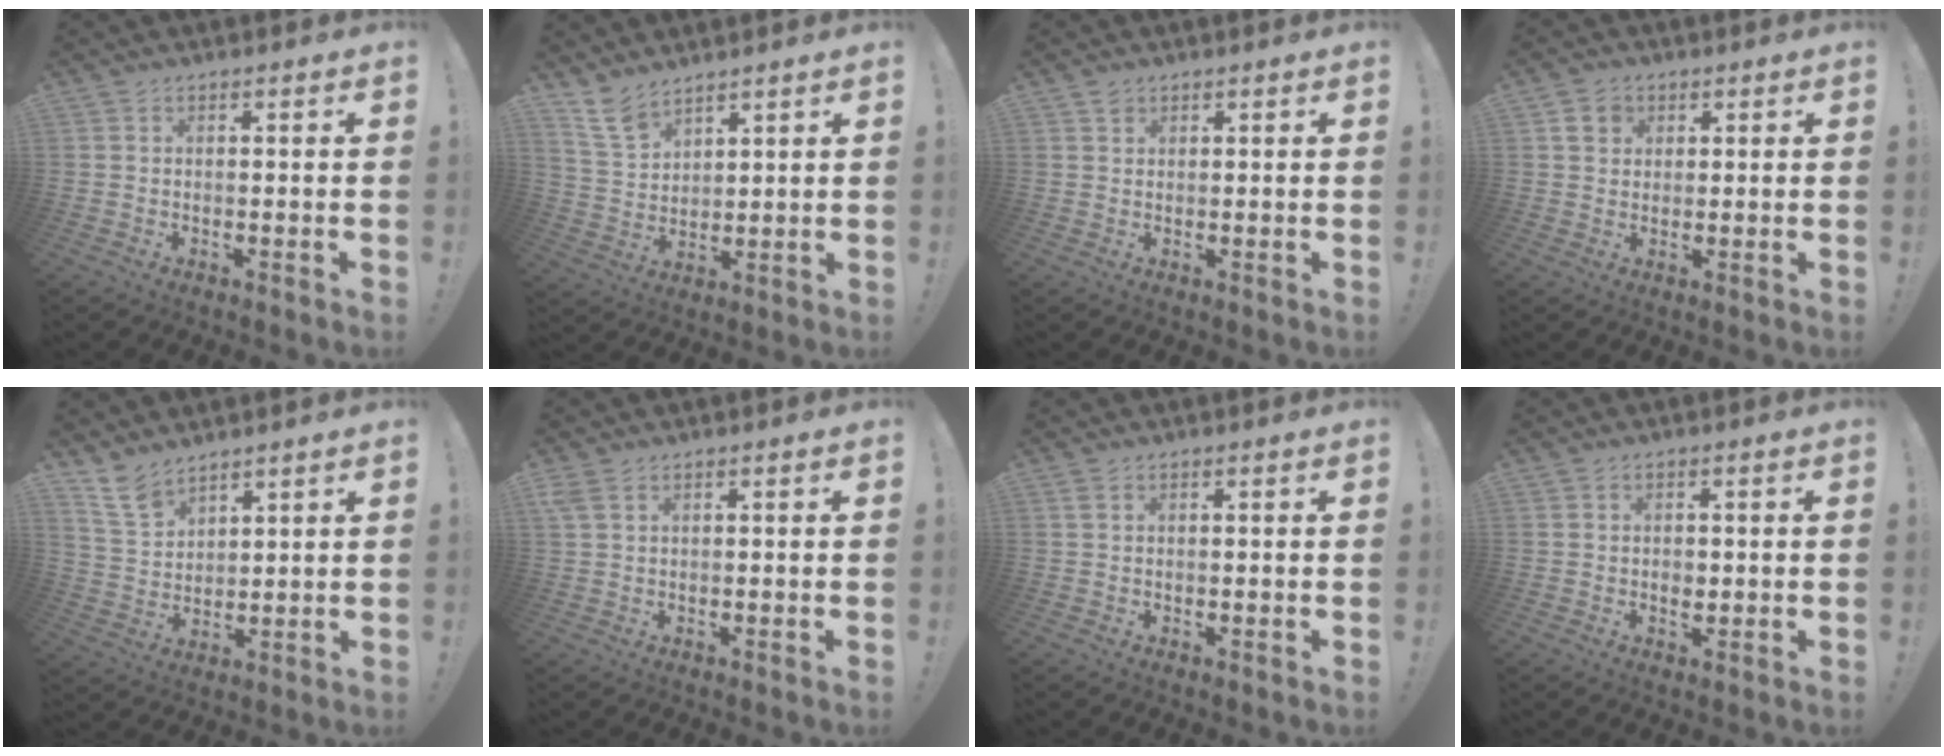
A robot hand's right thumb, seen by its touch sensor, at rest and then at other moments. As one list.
[{"total": 8.7, "force": [7.0, 4.2, 3.1], "torque": [-0.068, -0.042, 0.139]}, {"total": 1.3, "force": [1.0, 0.9, 0.0], "torque": [0.002, -0.003, 0.018]}, {"total": 4.9, "force": [2.0, 4.1, 1.9], "torque": [-0.025, -0.001, 0.039]}, {"total": 9.1, "force": [7.3, 4.3, 3.2], "torque": [-0.070, -0.044, 0.146]}, {"total": 2.8, "force": [1.3, 1.4, 2.0], "torque": [-0.045, 0.004, 0.027]}, {"total": 1.0, "force": [0.5, 0.6, 0.7], "torque": [-0.008, 0.001, 0.008]}, {"total": 2.1, "force": [-0.4, 1.6, 1.2], "torque": [-0.008, -0.002, -0.009]}]